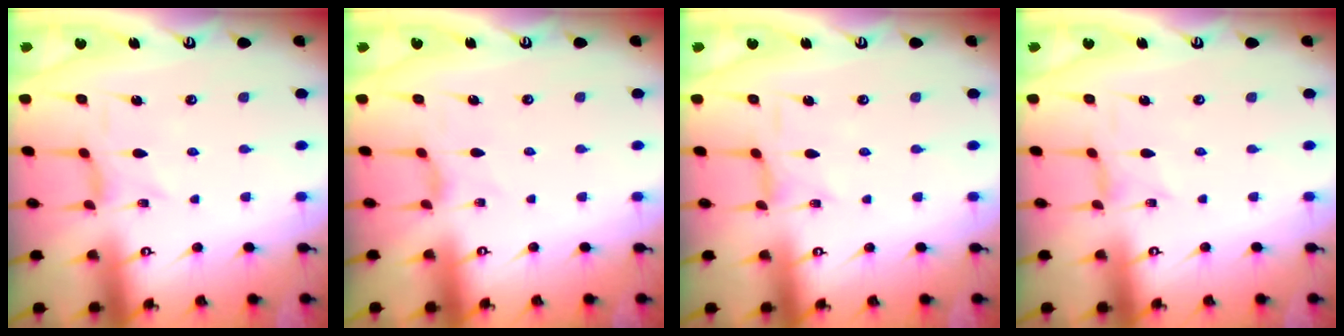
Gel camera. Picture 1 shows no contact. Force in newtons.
{"total": 2.3, "press": 2.3, "slide": 0.4}
{"total": 1.3, "press": 1.2, "slide": 0.1}
{"total": 0.0}